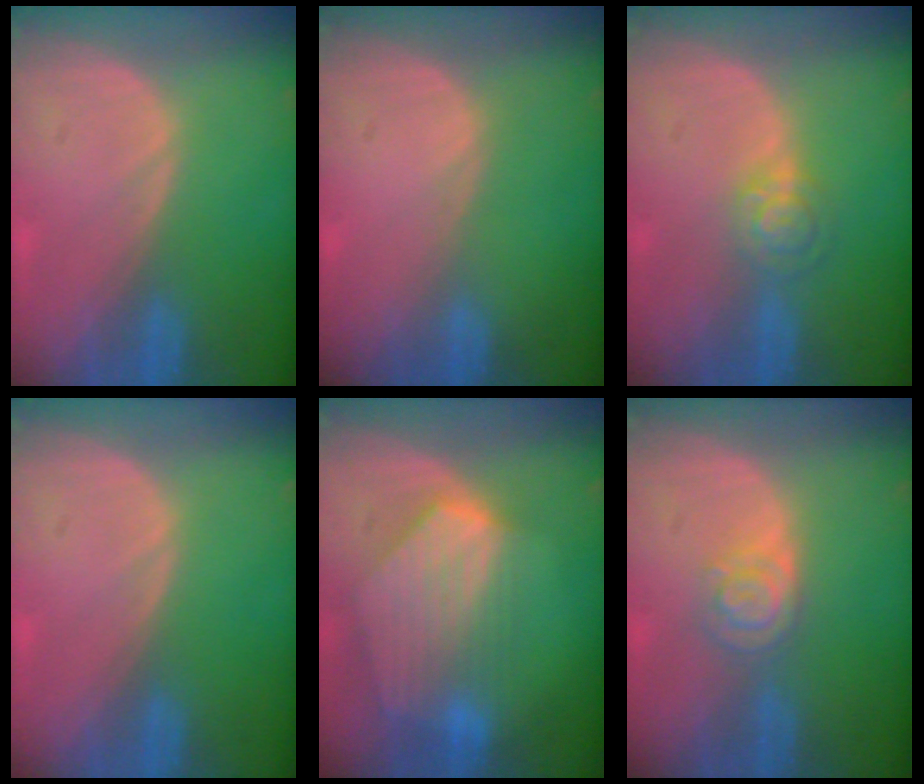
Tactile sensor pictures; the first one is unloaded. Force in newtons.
{"total": 0.0}
{"total": 4.0, "press": 3.7, "slide": 1.5}
{"total": 0.0}
{"total": 9.0, "press": 8.0, "slide": 4.2}
{"total": 4.5, "press": 3.9, "slide": 2.2}